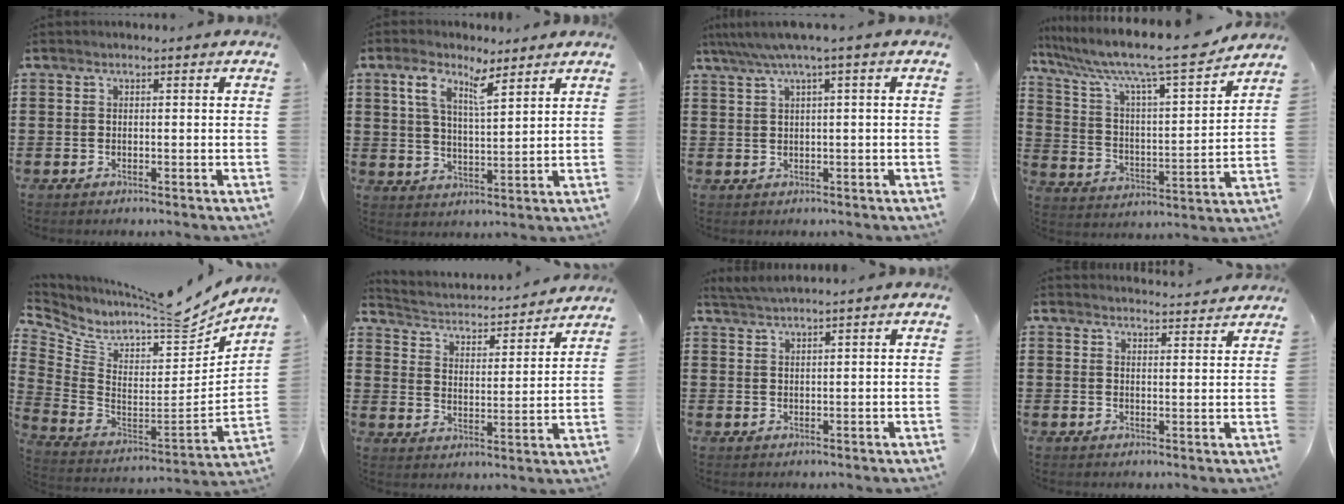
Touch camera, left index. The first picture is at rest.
{"total": 7.0, "force": [4.5, 2.0, 4.9], "torque": [-0.102, -0.005, 0.077]}
{"total": 2.9, "force": [0.9, -0.3, 2.7], "torque": [-0.053, -0.004, 0.012]}
{"total": 10.6, "force": [9.0, 0.6, 5.5], "torque": [-0.145, -0.063, 0.144]}
{"total": 6.8, "force": [5.8, 2.0, 3.0], "torque": [-0.073, -0.069, 0.086]}
{"total": 2.2, "force": [2.2, 0.3, 0.2], "torque": [-0.023, -0.031, 0.025]}
{"total": 1.9, "force": [1.8, -0.5, 0.4], "torque": [-0.012, 0.000, 0.036]}
{"total": 2.8, "force": [2.8, -0.2, 0.0], "torque": [-0.010, -0.014, 0.052]}